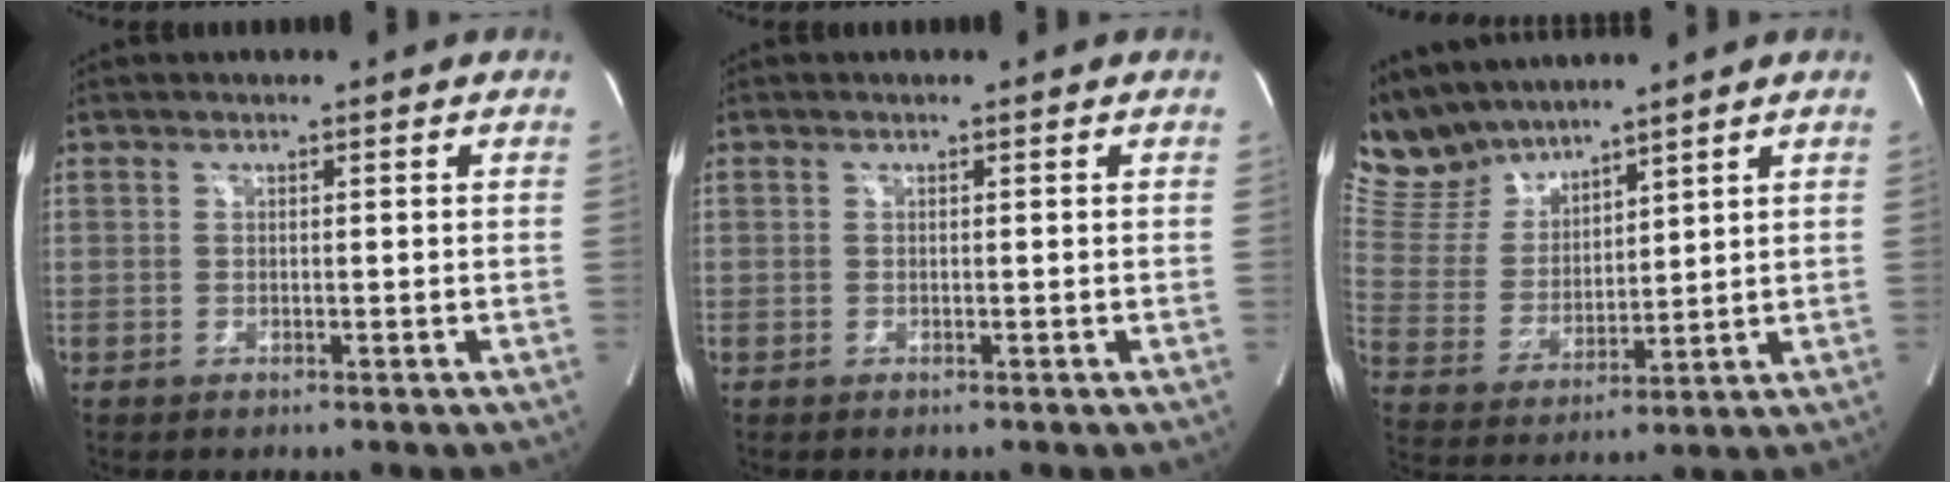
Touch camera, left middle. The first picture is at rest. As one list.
[{"total": 0.0}, {"total": 9.6, "force": [9.1, 2.6, 1.7], "torque": [-0.054, 0.015, 0.198]}]